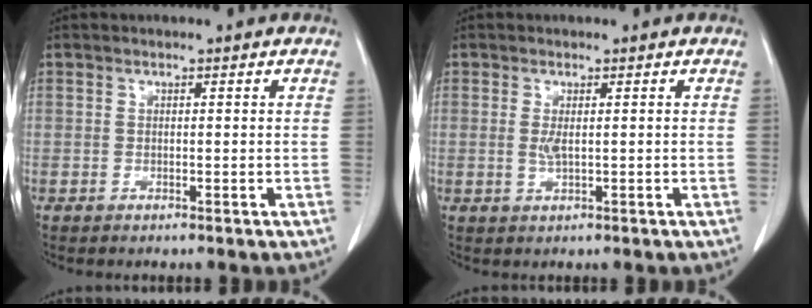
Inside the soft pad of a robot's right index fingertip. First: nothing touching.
{"total": 1.7, "force": [0.1, 0.4, 1.7], "torque": [-0.040, -0.003, 0.006]}